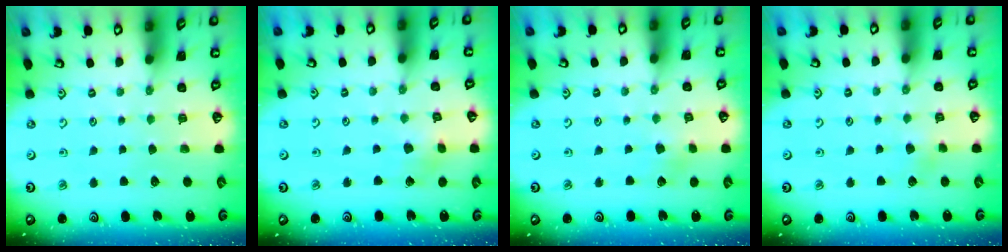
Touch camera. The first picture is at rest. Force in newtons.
{"total": 3.0, "press": 3.0, "slide": 0.4}
{"total": 2.3, "press": 2.3, "slide": 0.4}
{"total": 2.2, "press": 2.1, "slide": 0.5}